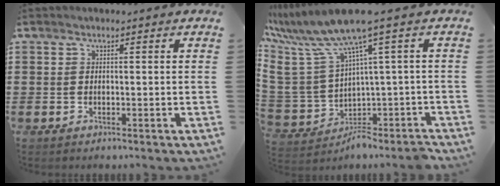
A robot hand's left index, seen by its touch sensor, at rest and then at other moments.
{"total": 9.0, "force": [3.2, 2.0, 8.2], "torque": [-0.198, -0.044, 0.042]}